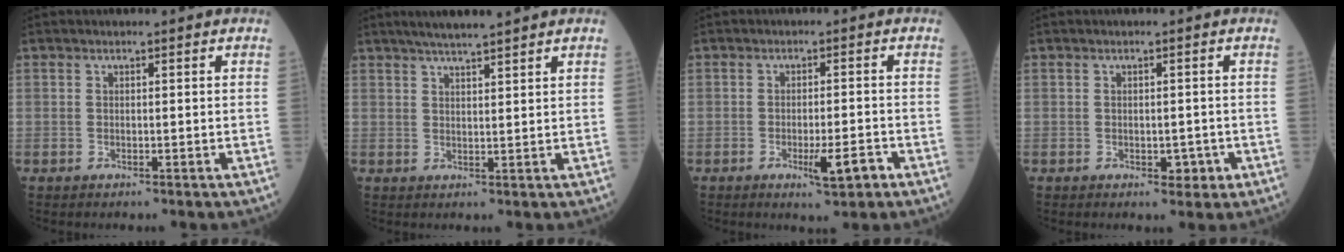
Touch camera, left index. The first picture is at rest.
{"total": 5.8, "force": [4.9, -0.3, 3.1], "torque": [-0.054, 0.017, 0.082]}
{"total": 4.5, "force": [-2.3, 0.7, 3.9], "torque": [-0.059, -0.002, -0.033]}
{"total": 2.2, "force": [-0.8, 1.5, 1.5], "torque": [-0.014, 0.003, -0.006]}